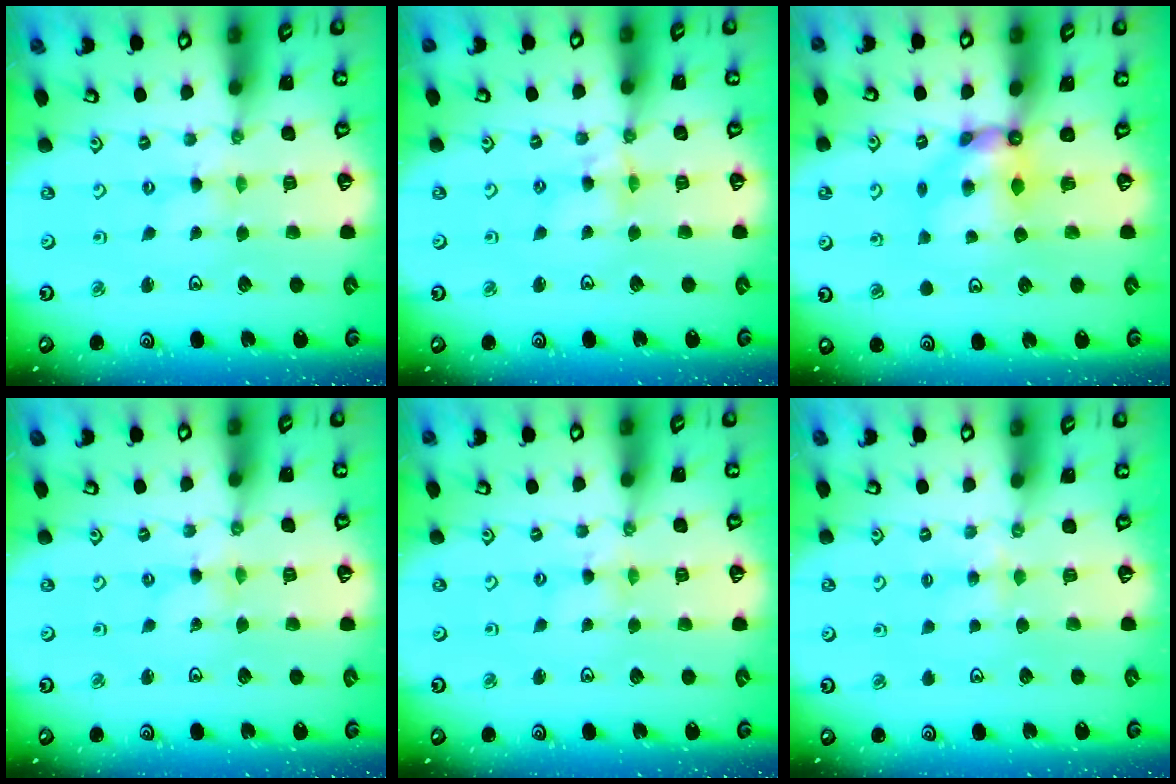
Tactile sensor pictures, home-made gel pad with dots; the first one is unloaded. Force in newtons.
{"total": 4.5, "press": 4.4, "slide": 0.4}
{"total": 6.2, "press": 6.2, "slide": 0.6}
{"total": 0.0}
{"total": 1.8, "press": 1.8, "slide": 0.3}
{"total": 4.0, "press": 4.0, "slide": 0.7}